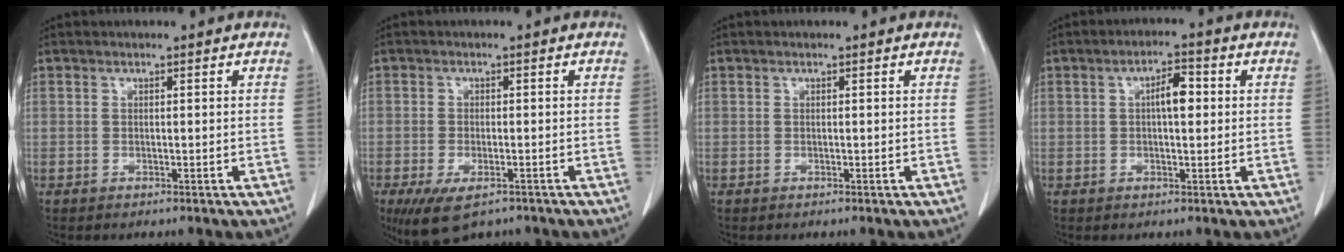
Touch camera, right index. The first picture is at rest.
{"total": 7.2, "force": [-4.7, 3.0, 4.6], "torque": [-0.078, -0.013, -0.073]}
{"total": 0.0}
{"total": 4.4, "force": [0.7, 1.4, 4.1], "torque": [-0.069, 0.010, 0.009]}